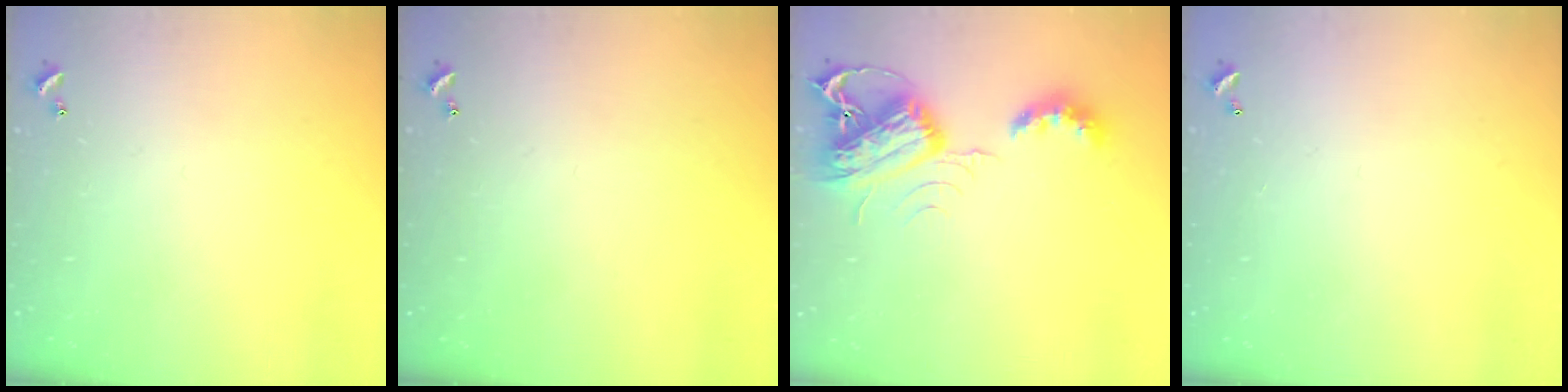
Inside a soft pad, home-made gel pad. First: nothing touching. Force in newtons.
{"total": 0.0}
{"total": 8.7, "press": 8.7, "slide": 0.5}
{"total": 2.8, "press": 2.8, "slide": 0.1}